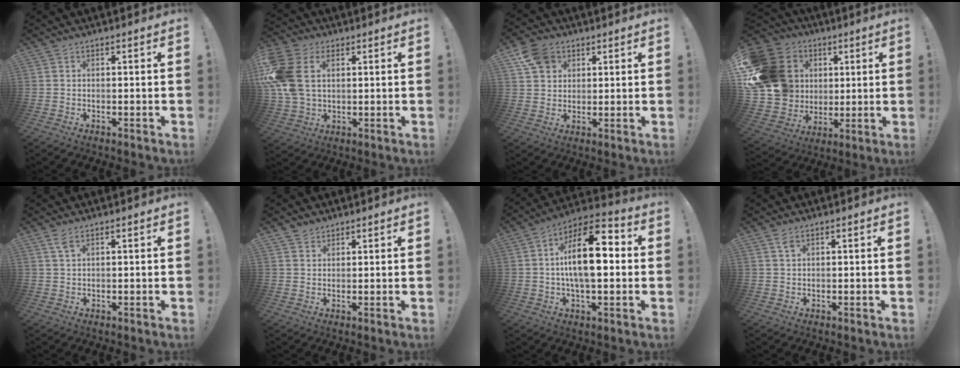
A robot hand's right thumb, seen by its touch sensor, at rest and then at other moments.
{"total": 14.3, "force": [3.8, 9.9, 9.6], "torque": [-0.196, -0.012, 0.073]}
{"total": 8.3, "force": [4.3, 6.4, 3.0], "torque": [-0.041, -0.016, 0.086]}
{"total": 21.1, "force": [4.5, 18.2, 9.7], "torque": [-0.180, -0.010, 0.126]}
{"total": 2.8, "force": [1.4, 0.9, 2.3], "torque": [-0.044, -0.001, 0.025]}
{"total": 2.4, "force": [2.0, 1.4, 0.3], "torque": [0.000, -0.011, 0.036]}
{"total": 17.4, "force": [1.2, 7.7, 15.5], "torque": [-0.266, 0.004, 0.007]}
{"total": 2.2, "force": [1.3, 0.9, 1.5], "torque": [-0.020, -0.005, 0.020]}